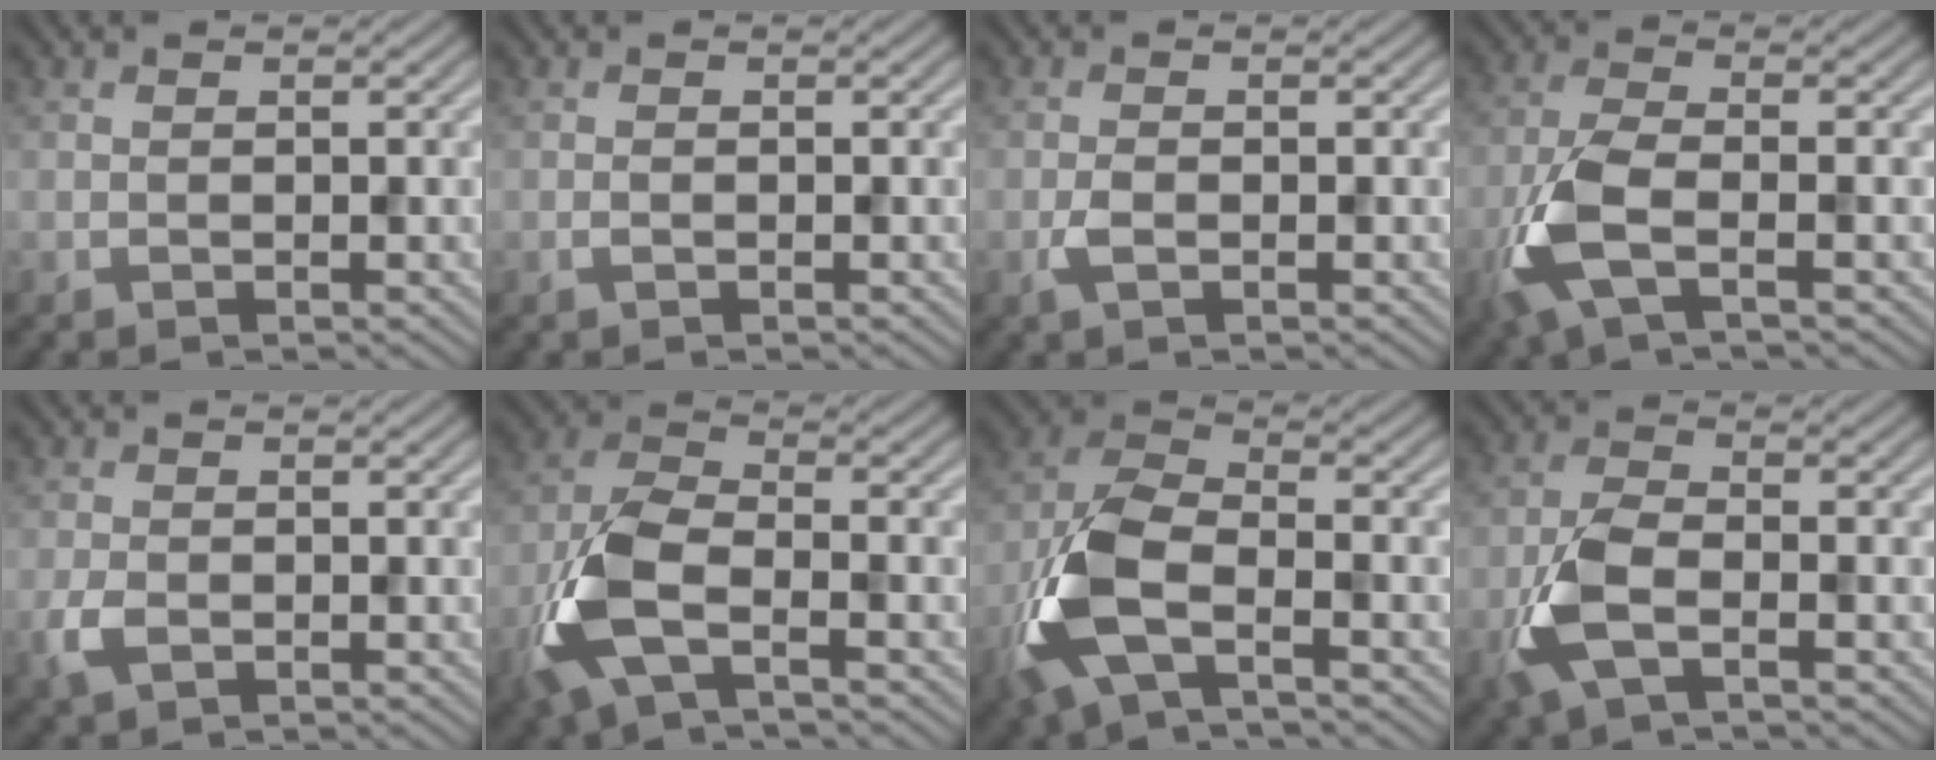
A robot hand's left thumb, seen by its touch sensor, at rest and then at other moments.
{"total": 0.5, "force": [-0.1, 0.1, 0.5], "torque": [-0.010, 0.002, -0.003]}
{"total": 1.6, "force": [-0.5, 0.7, 1.4], "torque": [-0.029, 0.001, -0.016]}
{"total": 6.9, "force": [-2.4, 2.6, 5.9], "torque": [-0.150, -0.006, -0.062]}
{"total": 2.4, "force": [-0.8, 1.5, 1.7], "torque": [-0.045, -0.006, -0.019]}
{"total": 8.7, "force": [-3.5, 3.8, 7.0], "torque": [-0.172, -0.005, -0.089]}
{"total": 9.6, "force": [-4.0, 4.4, 7.6], "torque": [-0.183, -0.006, -0.098]}
{"total": 6.0, "force": [-2.2, 2.7, 4.9], "torque": [-0.118, -0.003, -0.054]}